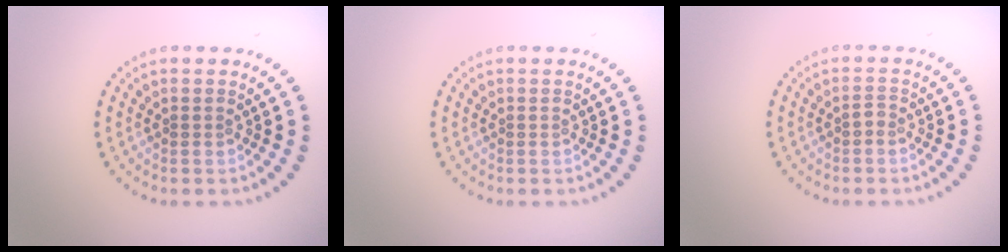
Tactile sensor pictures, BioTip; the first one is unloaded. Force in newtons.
{"total": 0.0}
{"total": 0.6, "press": 0.5, "slide": 0.2}